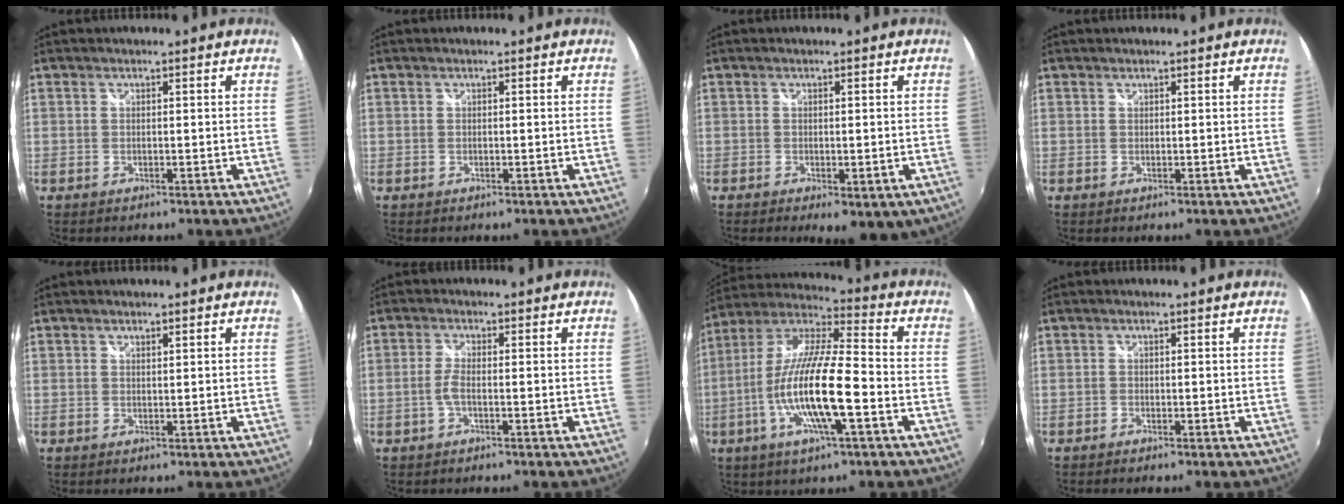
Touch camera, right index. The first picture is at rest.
{"total": 0.0}
{"total": 5.9, "force": [-2.6, 2.5, 4.7], "torque": [-0.074, -0.028, -0.031]}
{"total": 0.0}
{"total": 0.6, "force": [0.6, 0.2, 0.2], "torque": [-0.003, 0.002, 0.011]}
{"total": 2.2, "force": [-0.8, 0.3, 2.0], "torque": [-0.047, 0.001, -0.019]}
{"total": 17.0, "force": [-5.1, 2.9, 15.9], "torque": [-0.305, -0.013, -0.101]}
{"total": 0.8, "force": [-0.7, 0.2, 0.3], "torque": [-0.009, -0.003, -0.015]}